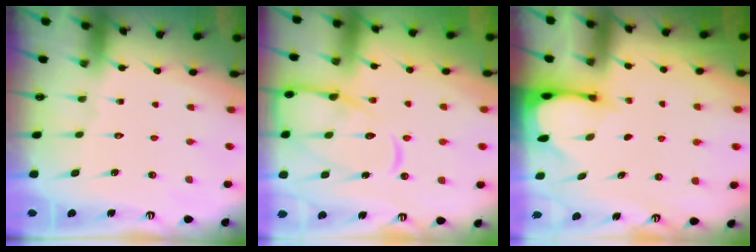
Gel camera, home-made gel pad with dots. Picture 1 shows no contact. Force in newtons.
{"total": 13.3, "press": 13.3, "slide": 1.3}
{"total": 2.7, "press": 2.6, "slide": 0.4}